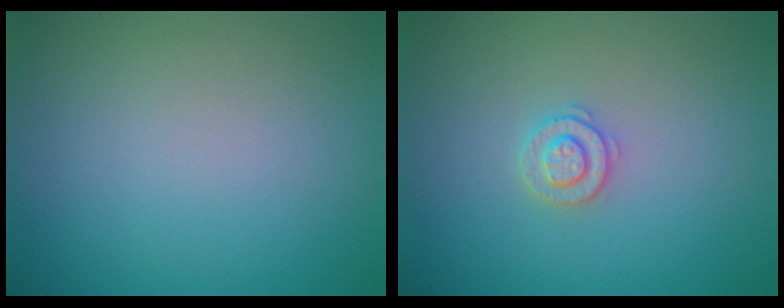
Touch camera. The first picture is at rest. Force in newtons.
{"total": 2.0, "press": 1.9, "slide": 0.4}